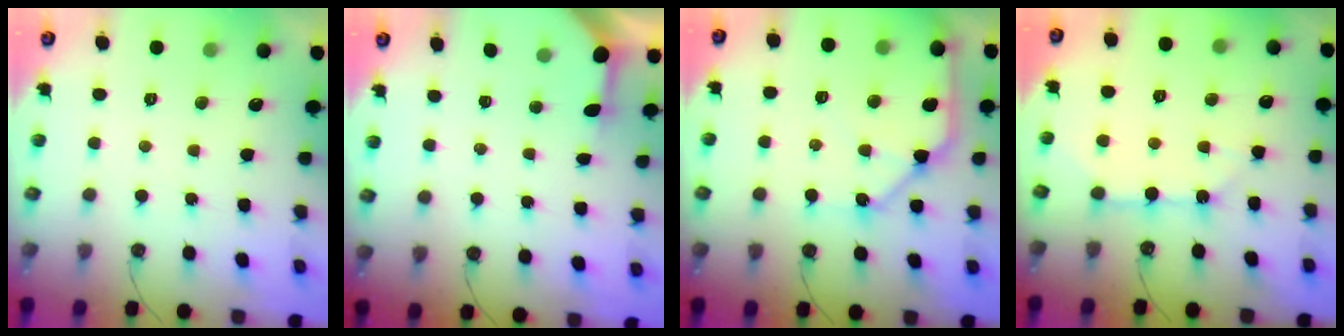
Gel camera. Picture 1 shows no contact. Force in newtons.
{"total": 2.7, "press": 2.6, "slide": 0.3}
{"total": 12.3, "press": 12.2, "slide": 1.6}
{"total": 7.6, "press": 7.5, "slide": 0.8}